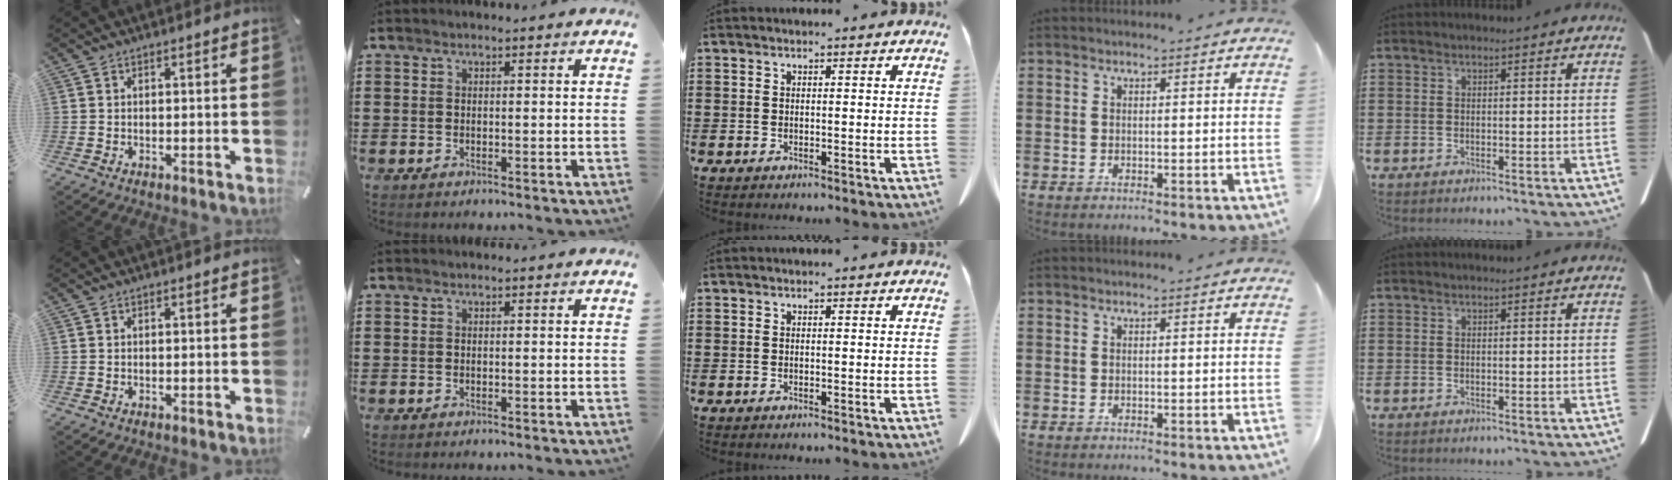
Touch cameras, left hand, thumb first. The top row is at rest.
{}